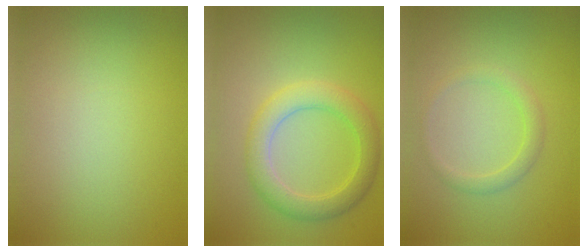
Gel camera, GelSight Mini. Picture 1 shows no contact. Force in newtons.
{"total": 4.0, "press": 4.0, "slide": 0.3}
{"total": 1.6, "press": 1.6, "slide": 0.1}